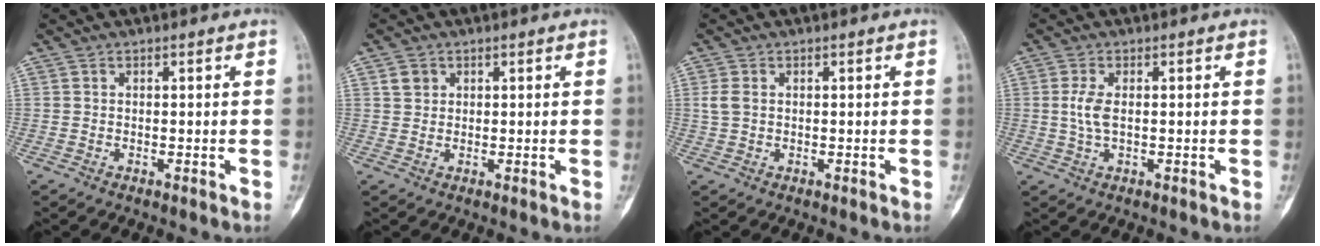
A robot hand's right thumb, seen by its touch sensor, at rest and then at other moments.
{"total": 2.2, "force": [1.1, 1.8, 0.7], "torque": [-0.004, -0.003, 0.019]}
{"total": 2.3, "force": [0.3, 1.6, 1.6], "torque": [-0.042, 0.003, 0.008]}
{"total": 3.6, "force": [0.3, 1.5, 3.2], "torque": [-0.080, -0.002, 0.009]}